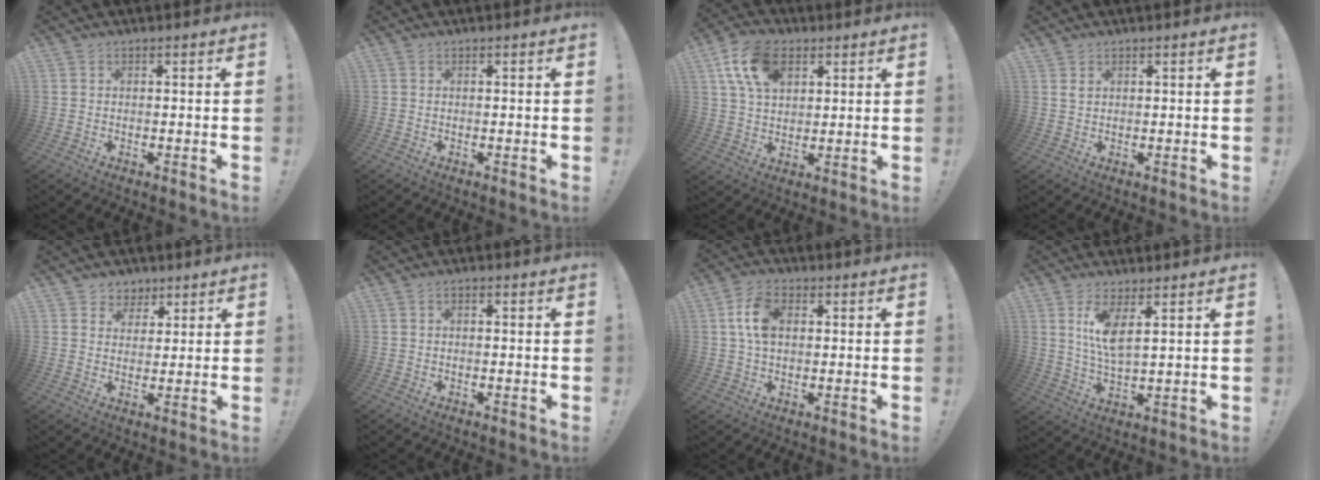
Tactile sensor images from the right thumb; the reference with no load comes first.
{"total": 0.0}
{"total": 13.6, "force": [5.8, 8.6, 8.7], "torque": [-0.152, -0.003, 0.110]}
{"total": 1.3, "force": [1.0, 0.5, 0.7], "torque": [-0.007, -0.005, 0.017]}
{"total": 5.6, "force": [3.1, 4.6, 0.4], "torque": [0.002, -0.027, 0.060]}
{"total": 1.1, "force": [-0.9, 0.2, 0.7], "torque": [-0.010, 0.002, -0.016]}
{"total": 8.6, "force": [1.6, 5.5, 6.4], "torque": [-0.124, 0.008, 0.031]}
{"total": 8.0, "force": [3.8, 2.2, 6.7], "torque": [-0.127, -0.020, 0.061]}